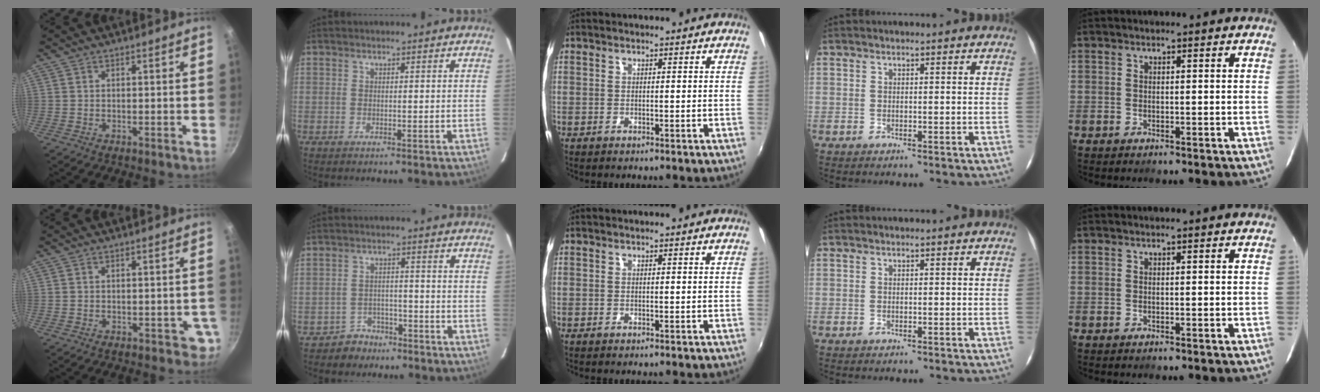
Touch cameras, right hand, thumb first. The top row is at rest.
{"thumb": {"total": 2.4, "force": [-0.8, 1.8, 1.5], "torque": [-0.002, 0.010, -0.003]}, "index": {"total": 4.7, "force": [-3.7, 3.0, 0.0], "torque": [-0.014, 0.018, -0.057]}}